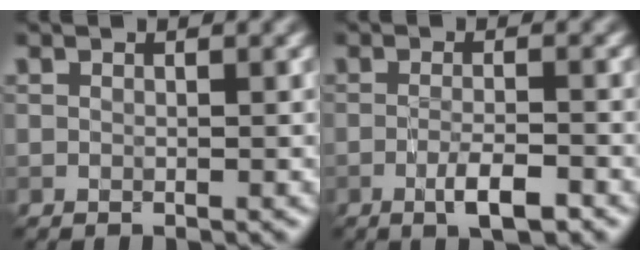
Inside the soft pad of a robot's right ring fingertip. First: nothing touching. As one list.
[{"total": 3.1, "force": [-1.6, 0.6, 2.6], "torque": [-0.051, 0.003, -0.029]}]